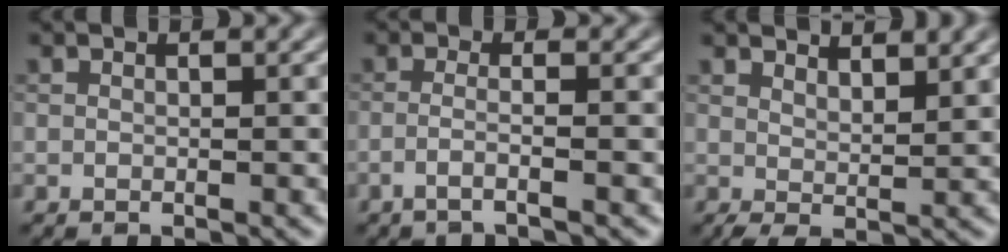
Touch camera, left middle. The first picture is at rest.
{"total": 2.2, "force": [-0.9, 0.5, 1.9], "torque": [-0.023, 0.000, -0.031]}
{"total": 3.8, "force": [3.1, 1.0, 2.0], "torque": [-0.034, 0.002, 0.049]}